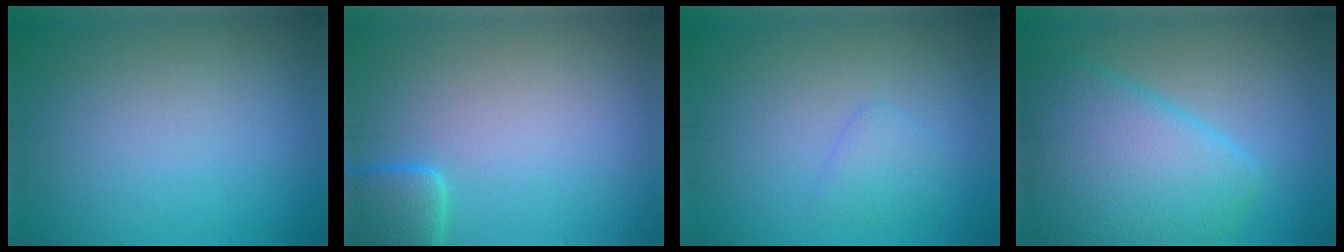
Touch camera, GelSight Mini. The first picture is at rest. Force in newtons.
{"total": 3.3, "press": 3.3, "slide": 0.4}
{"total": 1.6, "press": 1.6, "slide": 0.1}
{"total": 9.3, "press": 9.3, "slide": 0.4}